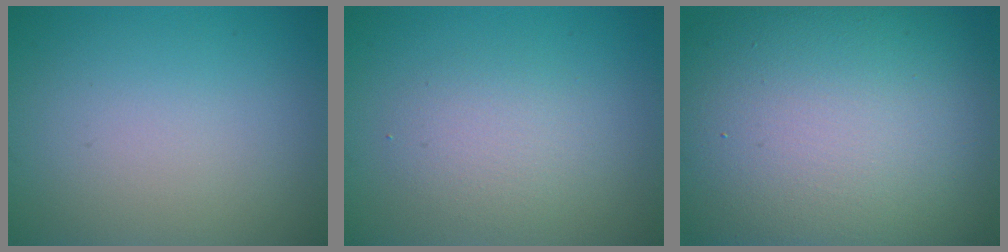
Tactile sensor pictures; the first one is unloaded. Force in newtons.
{"total": 2.4, "press": 2.4, "slide": 0.2}
{"total": 17.9, "press": 17.8, "slide": 1.3}